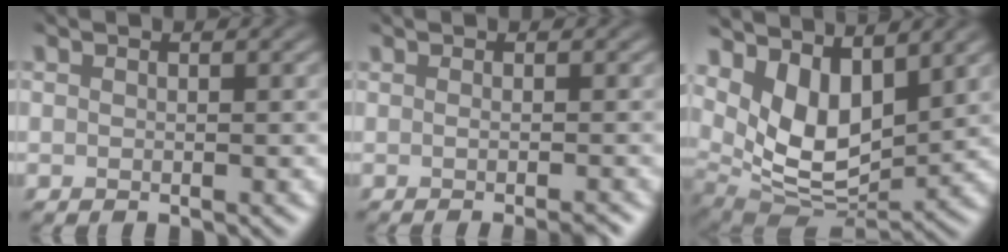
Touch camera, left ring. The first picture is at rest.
{"total": 1.4, "force": [-0.6, -0.1, 1.3], "torque": [-0.009, 0.001, -0.010]}
{"total": 7.1, "force": [2.6, 3.8, 5.4], "torque": [-0.102, -0.018, 0.044]}